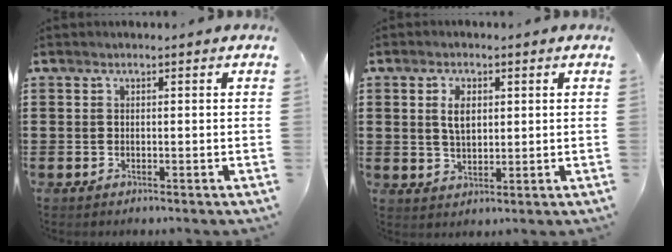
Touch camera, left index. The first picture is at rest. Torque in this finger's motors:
{"motor_torque": [0.36, -0.15, 0.32, 0.11]}